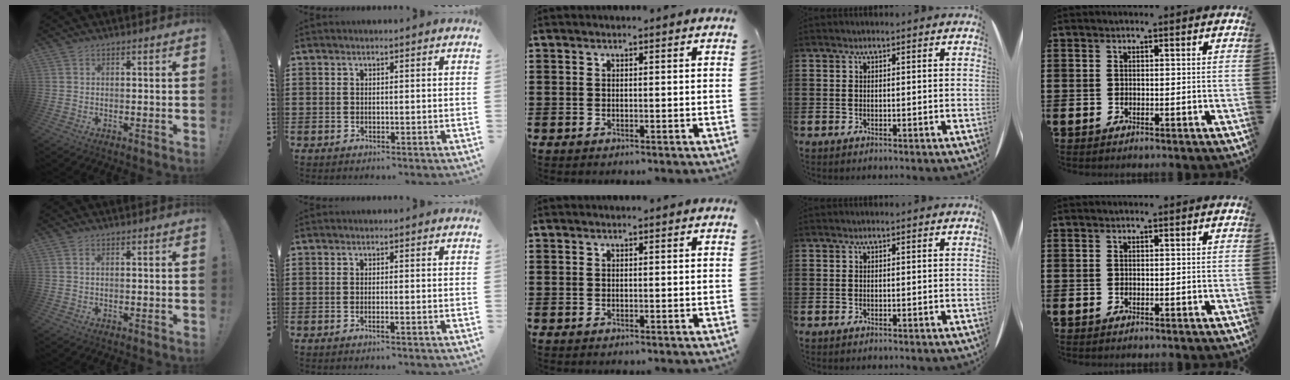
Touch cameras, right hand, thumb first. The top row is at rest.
{"thumb": {"total": 0.7, "force": [0.1, 0.1, 0.7], "torque": [-0.020, 0.004, 0.003]}, "index": {"total": 0.8, "force": [-0.4, -0.1, 0.7], "torque": [-0.011, -0.005, -0.007]}}